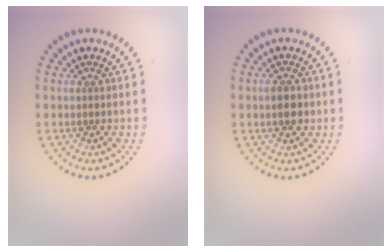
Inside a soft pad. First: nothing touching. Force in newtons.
{"total": 1.9, "press": 1.9, "slide": 0.1}